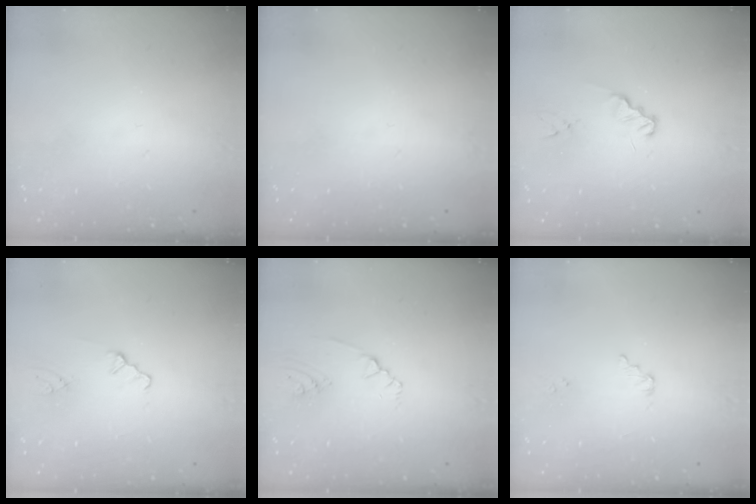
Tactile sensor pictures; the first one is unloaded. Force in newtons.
{"total": 0.0}
{"total": 1.2, "press": 1.2, "slide": 0.1}
{"total": 1.0, "press": 0.9, "slide": 0.3}
{"total": 2.4, "press": 2.2, "slide": 1.1}
{"total": 2.5, "press": 2.5, "slide": 0.1}